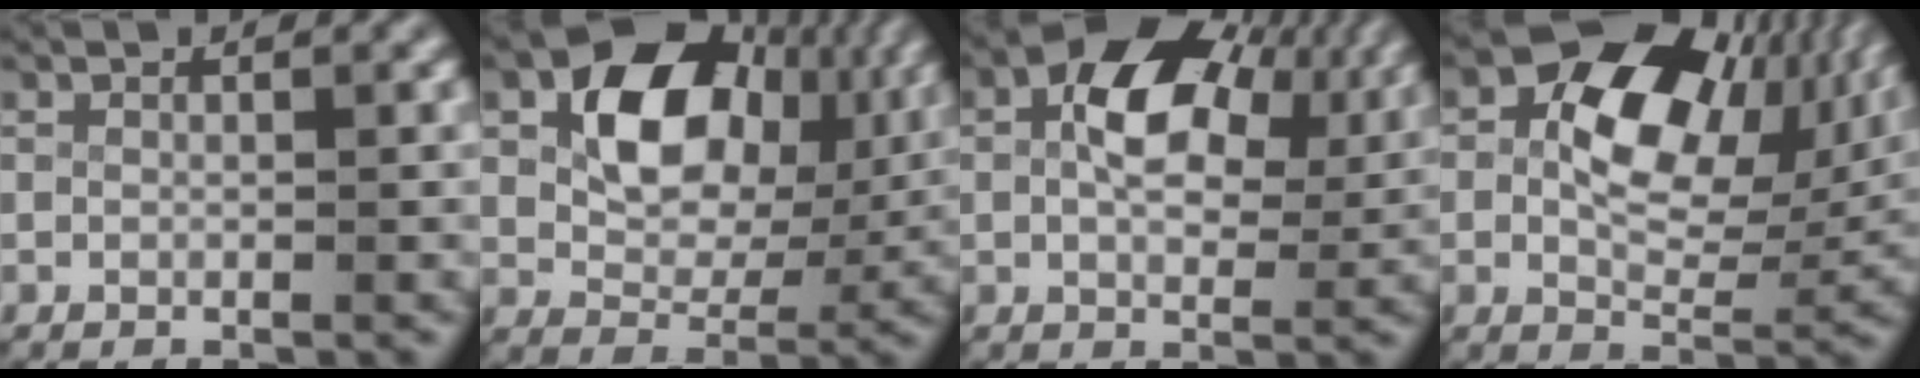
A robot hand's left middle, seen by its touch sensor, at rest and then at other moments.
{"total": 9.5, "force": [3.0, 6.1, 6.7], "torque": [-0.100, 0.009, 0.046]}
{"total": 7.7, "force": [2.1, 4.6, 5.8], "torque": [-0.098, 0.002, 0.030]}
{"total": 12.9, "force": [3.3, 7.6, 9.9], "torque": [-0.138, 0.017, 0.039]}